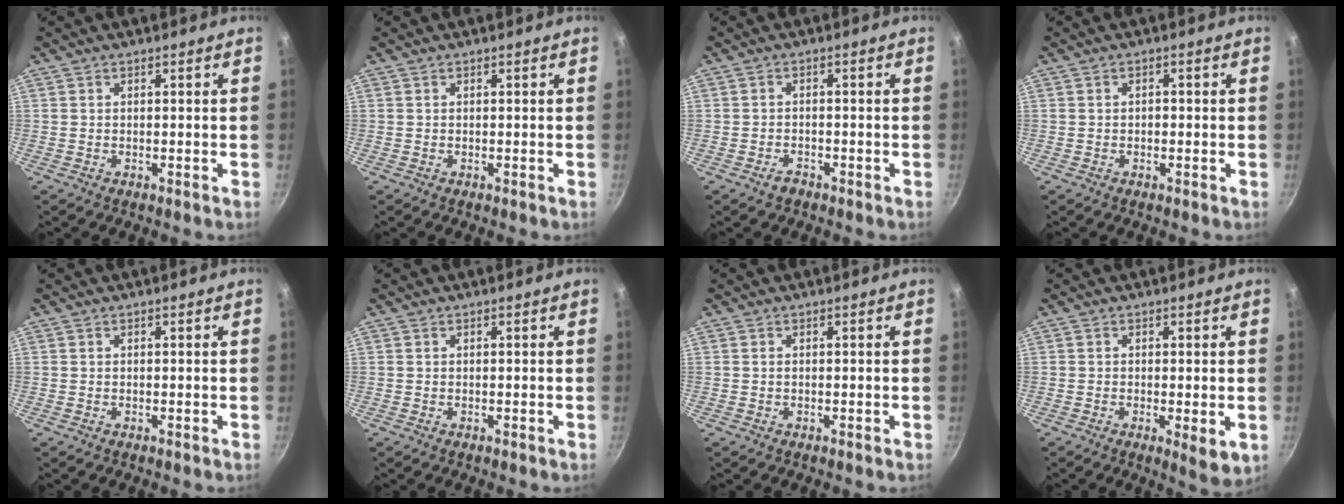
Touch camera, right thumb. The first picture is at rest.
{"total": 0.0}
{"total": 1.9, "force": [-1.4, 1.0, 0.8], "torque": [-0.015, 0.008, -0.024]}
{"total": 1.0, "force": [-0.2, 0.7, 0.7], "torque": [-0.004, 0.002, -0.004]}
{"total": 0.0}
{"total": 0.0}
{"total": 0.0}
{"total": 4.5, "force": [-0.9, 1.2, 4.2], "torque": [-0.066, -0.014, -0.015]}